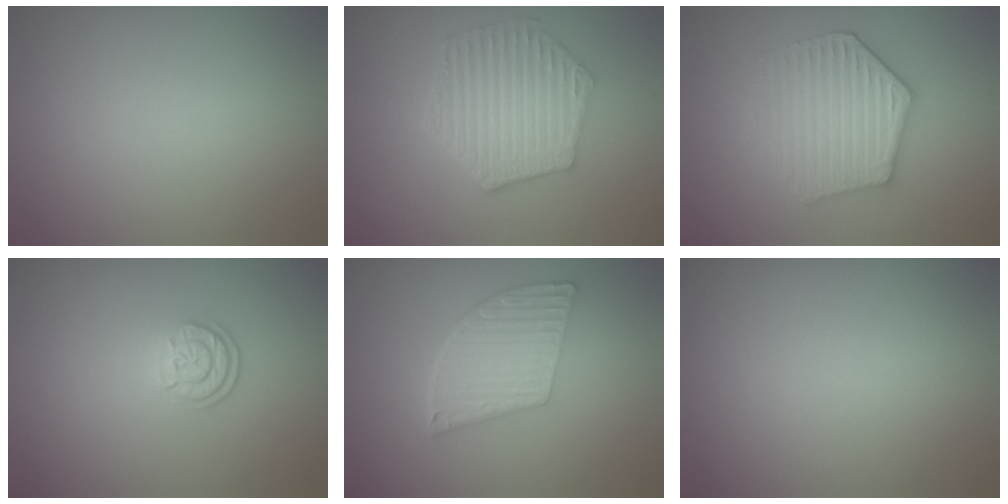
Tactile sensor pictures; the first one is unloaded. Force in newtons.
{"total": 6.0, "press": 4.7, "slide": 3.8}
{"total": 4.4, "press": 4.0, "slide": 1.8}
{"total": 2.4, "press": 1.9, "slide": 1.5}
{"total": 6.1, "press": 4.3, "slide": 4.3}
{"total": 0.0}